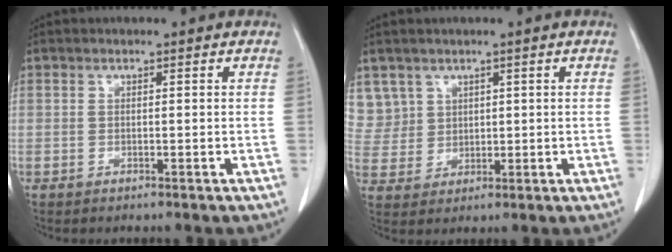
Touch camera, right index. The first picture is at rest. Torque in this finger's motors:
{"motor_torque": [-0.39, 0.34, -0.30, -0.03]}